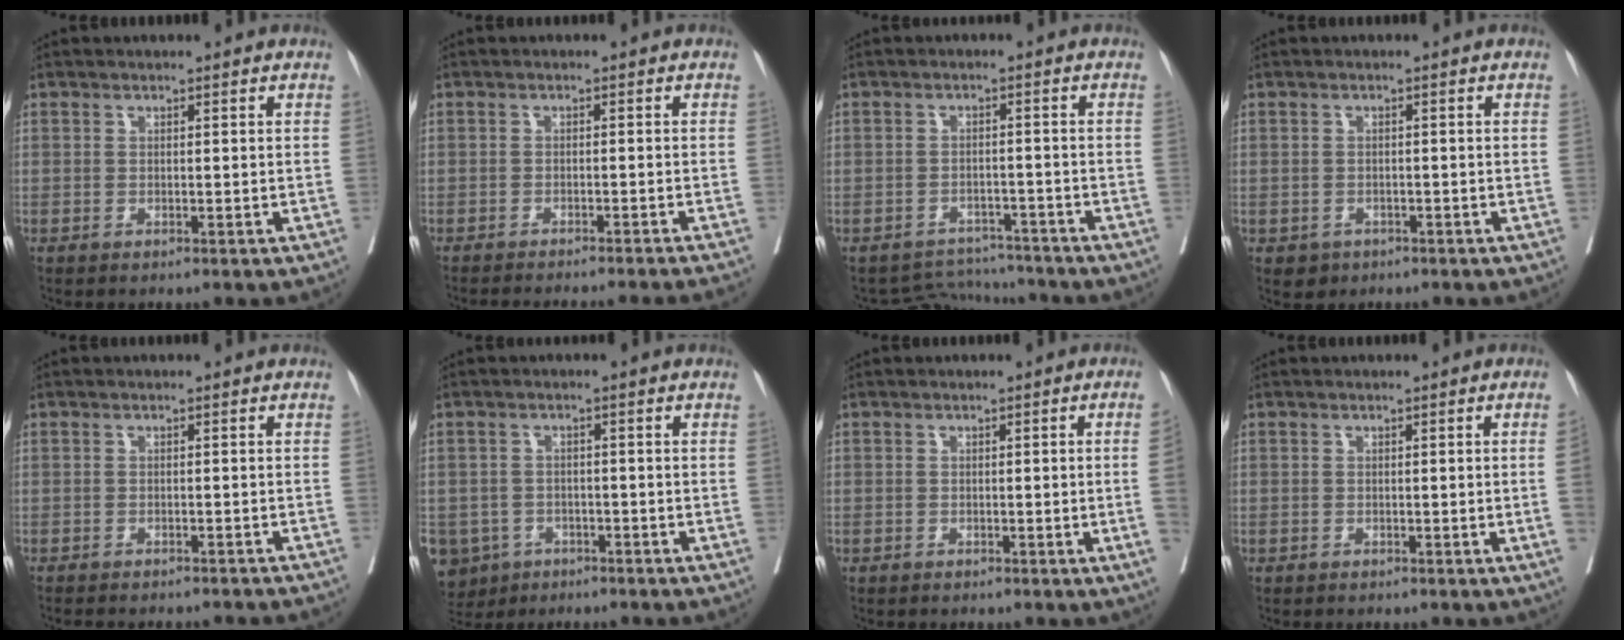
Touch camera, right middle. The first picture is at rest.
{"total": 14.2, "force": [-13.3, -0.6, 5.1], "torque": [-0.063, -0.031, -0.166]}
{"total": 5.5, "force": [-5.2, 0.7, -1.6], "torque": [0.022, 0.015, -0.074]}
{"total": 2.0, "force": [-1.1, 1.7, 0.3], "torque": [-0.005, 0.005, -0.011]}
{"total": 11.5, "force": [-10.5, 2.2, 4.2], "torque": [-0.051, -0.008, -0.115]}
{"total": 8.3, "force": [-4.6, 6.8, 1.6], "torque": [-0.048, 0.003, -0.069]}
{"total": 2.7, "force": [-0.6, -0.8, 2.6], "torque": [-0.035, 0.000, -0.008]}
{"total": 1.3, "force": [-0.3, -0.3, 1.2], "torque": [-0.018, 0.001, -0.004]}